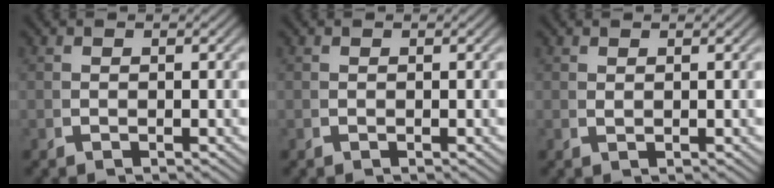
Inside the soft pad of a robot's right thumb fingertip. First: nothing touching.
{"total": 0.0}
{"total": 0.6, "force": [0.6, -0.2, 0.1], "torque": [-0.005, -0.002, 0.017]}